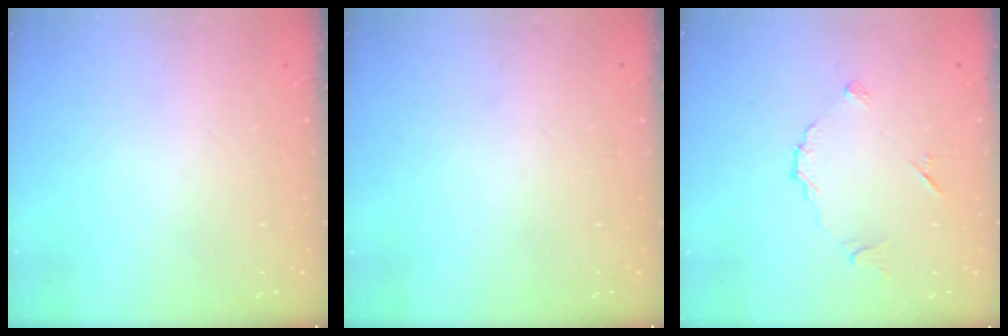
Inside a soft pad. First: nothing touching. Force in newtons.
{"total": 0.0}
{"total": 6.7, "press": 6.7, "slide": 0.2}